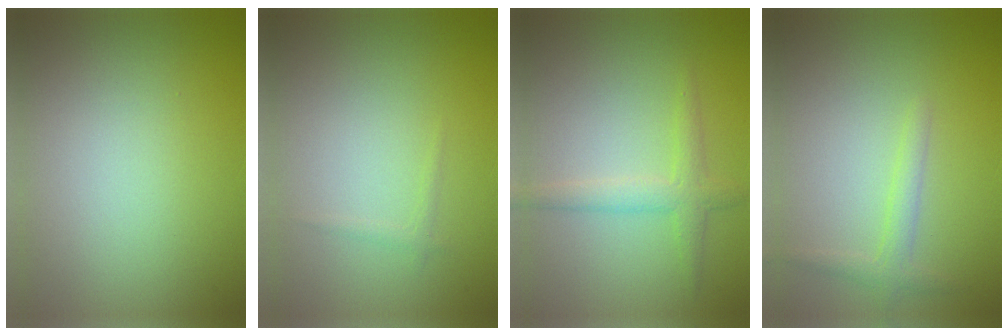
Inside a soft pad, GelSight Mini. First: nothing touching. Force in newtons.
{"total": 0.6, "press": 0.6, "slide": 0.0}
{"total": 2.4, "press": 2.4, "slide": 0.2}
{"total": 1.3, "press": 1.3, "slide": 0.1}